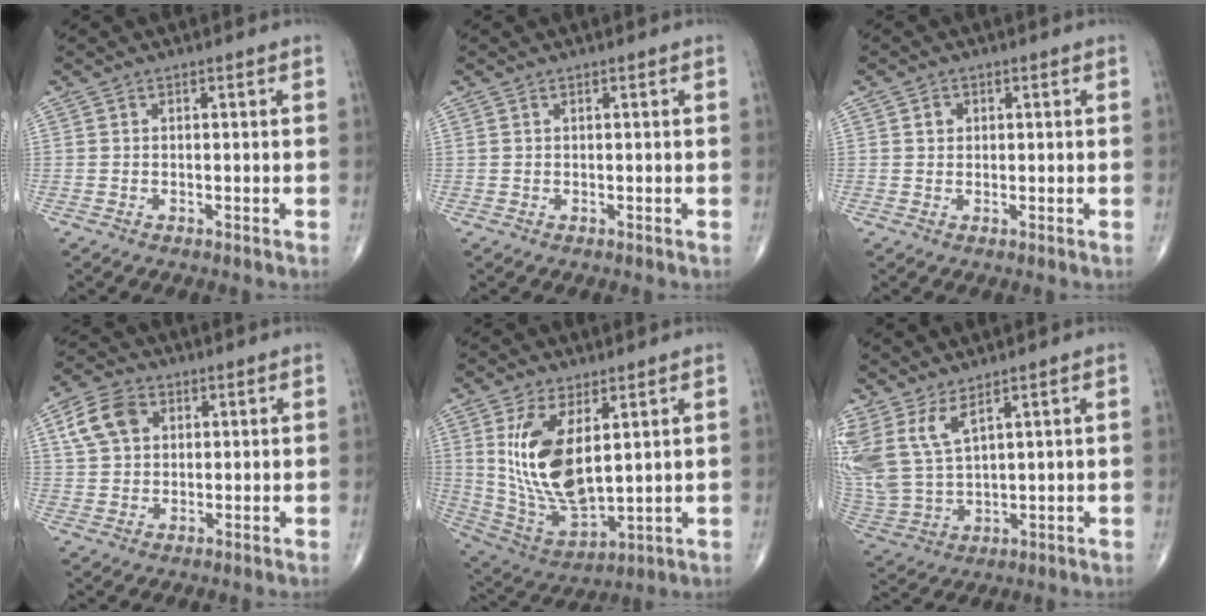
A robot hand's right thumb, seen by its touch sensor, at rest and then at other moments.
{"total": 0.0}
{"total": 1.0, "force": [0.2, 1.0, 0.3], "torque": [0.001, 0.001, 0.002]}
{"total": 8.2, "force": [2.8, 5.9, 5.0], "torque": [-0.084, 0.004, 0.050]}
{"total": 15.7, "force": [4.2, 7.3, 13.2], "torque": [-0.248, -0.024, 0.104]}
{"total": 12.3, "force": [7.1, 5.4, 8.5], "torque": [-0.186, -0.033, 0.164]}